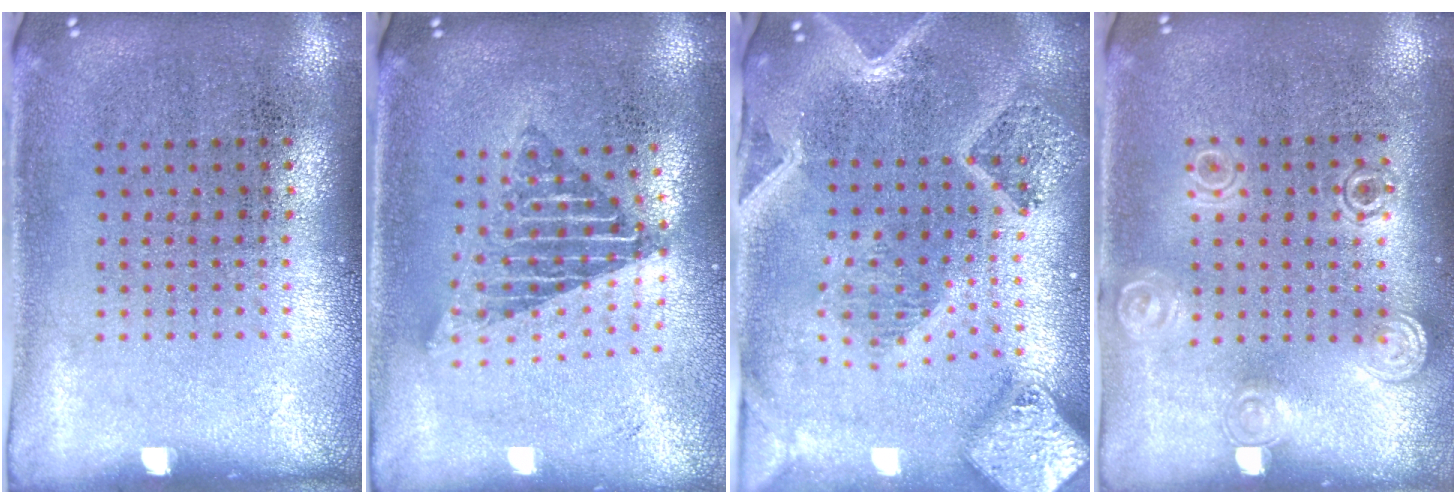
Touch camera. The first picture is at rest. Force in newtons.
{"total": 1.6, "press": 1.4, "slide": 0.9}
{"total": 3.6, "press": 2.9, "slide": 2.1}
{"total": 1.3, "press": 1.2, "slide": 0.4}